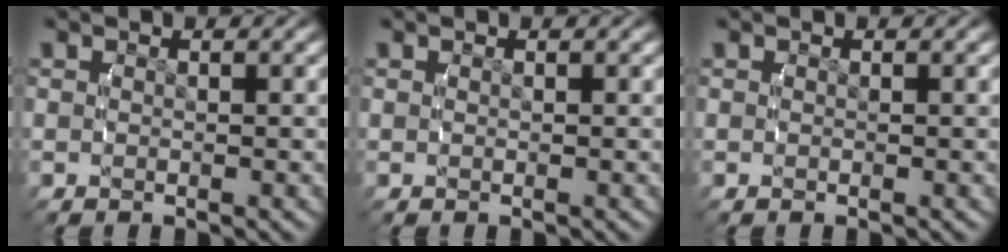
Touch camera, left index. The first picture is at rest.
{"total": 0.0}
{"total": 0.0}